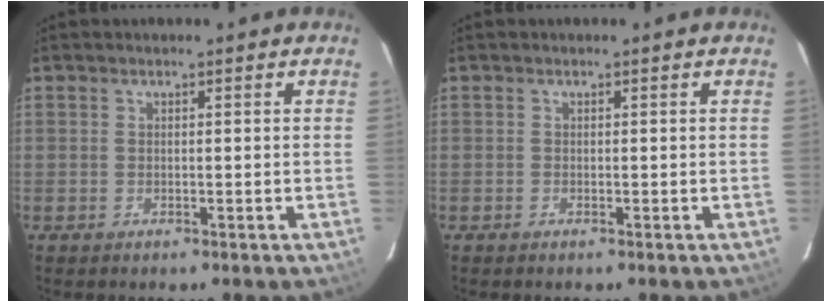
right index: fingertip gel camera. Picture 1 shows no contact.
{"total": 0.0}